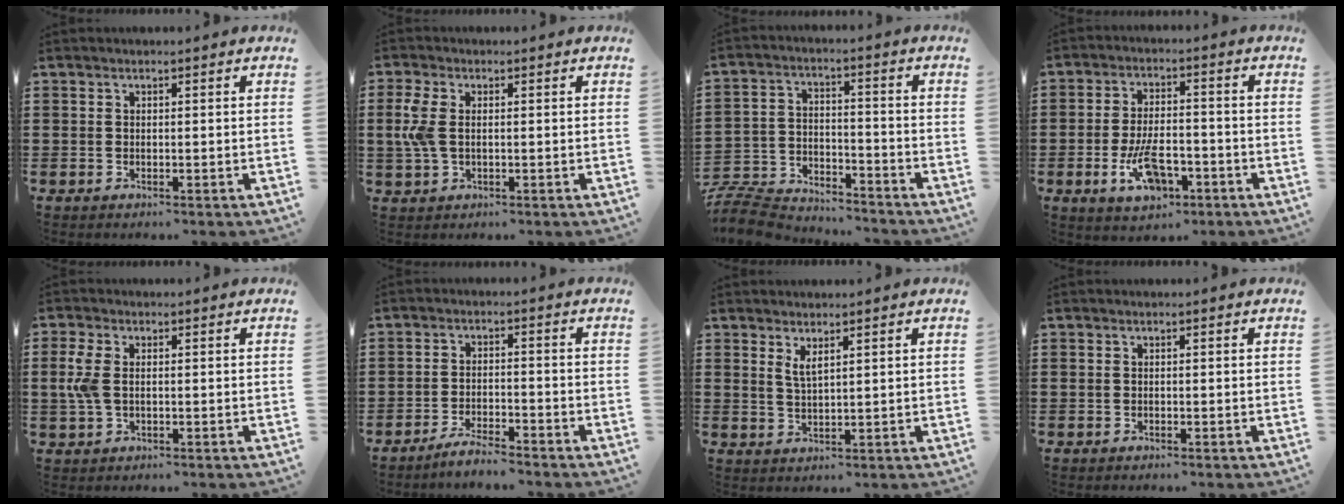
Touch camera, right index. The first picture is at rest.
{"total": 5.2, "force": [0.3, 2.8, 4.3], "torque": [-0.123, -0.003, -0.006]}
{"total": 8.5, "force": [-8.2, 1.5, 1.3], "torque": [-0.042, 0.015, -0.167]}
{"total": 8.4, "force": [-3.4, 4.0, 6.5], "torque": [-0.128, -0.001, -0.064]}
{"total": 4.7, "force": [0.2, 2.5, 4.0], "torque": [-0.109, -0.001, -0.005]}
{"total": 3.5, "force": [-3.4, 0.0, 0.9], "torque": [-0.019, 0.004, -0.068]}
{"total": 2.3, "force": [1.5, 0.6, 1.6], "torque": [-0.035, 0.002, 0.027]}
{"total": 0.0}